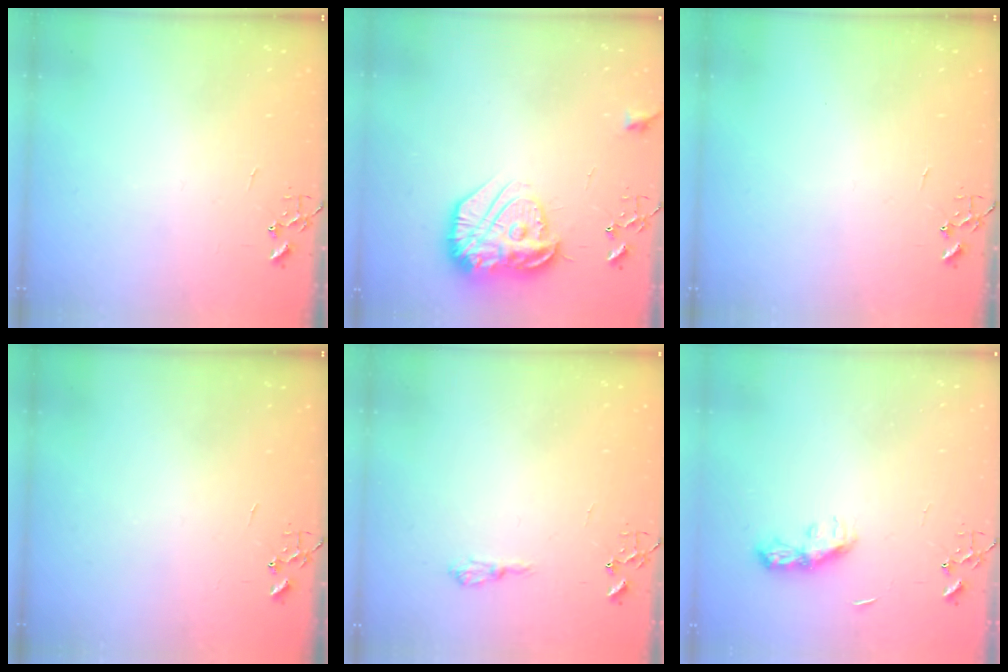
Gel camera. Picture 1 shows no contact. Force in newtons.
{"total": 17.6, "press": 17.6, "slide": 1.3}
{"total": 0.0}
{"total": 0.0}
{"total": 7.2, "press": 7.1, "slide": 0.6}
{"total": 7.8, "press": 7.8, "slide": 0.4}